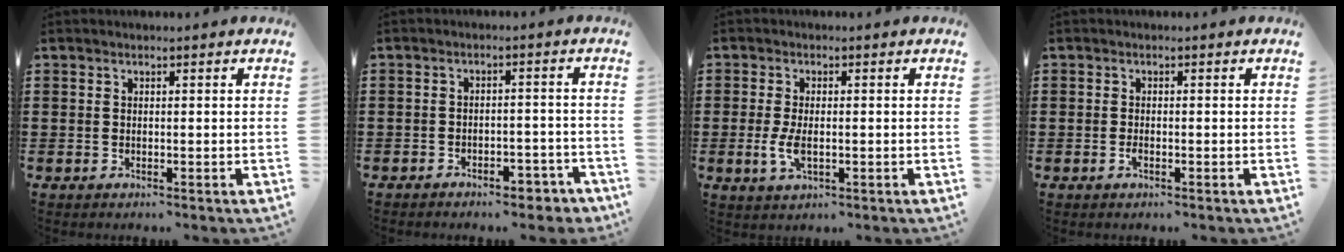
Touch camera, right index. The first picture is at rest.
{"total": 3.4, "force": [-3.2, 0.7, 0.8], "torque": [-0.017, 0.004, -0.065]}
{"total": 3.7, "force": [-0.5, 1.7, 3.2], "torque": [-0.078, -0.006, -0.012]}
{"total": 0.9, "force": [-0.4, 0.3, 0.7], "torque": [-0.023, -0.008, -0.008]}